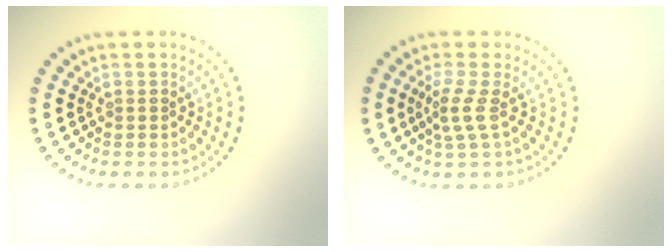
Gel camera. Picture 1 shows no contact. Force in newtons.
{"total": 2.1, "press": 1.5, "slide": 1.4}